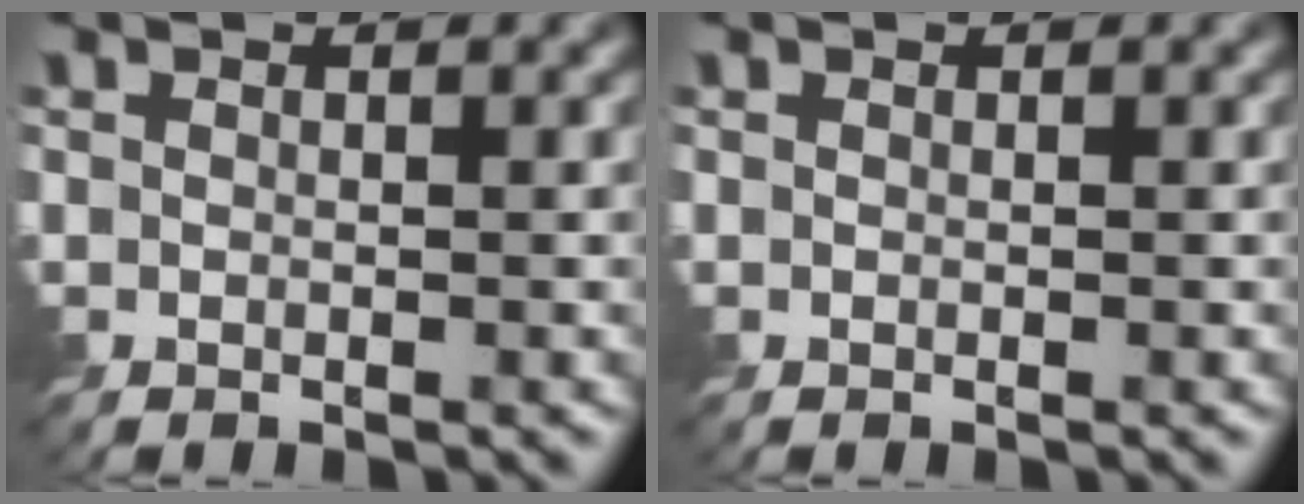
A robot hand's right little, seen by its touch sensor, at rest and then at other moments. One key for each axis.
{"total": 0.0}